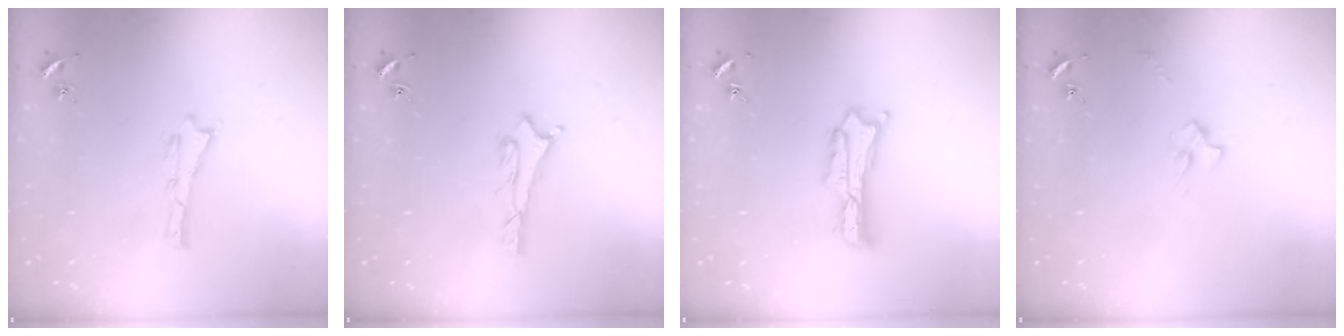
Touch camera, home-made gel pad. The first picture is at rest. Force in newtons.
{"total": 0.7, "press": 0.7, "slide": 0.2}
{"total": 2.7, "press": 2.7, "slide": 0.3}
{"total": 2.4, "press": 2.4, "slide": 0.4}